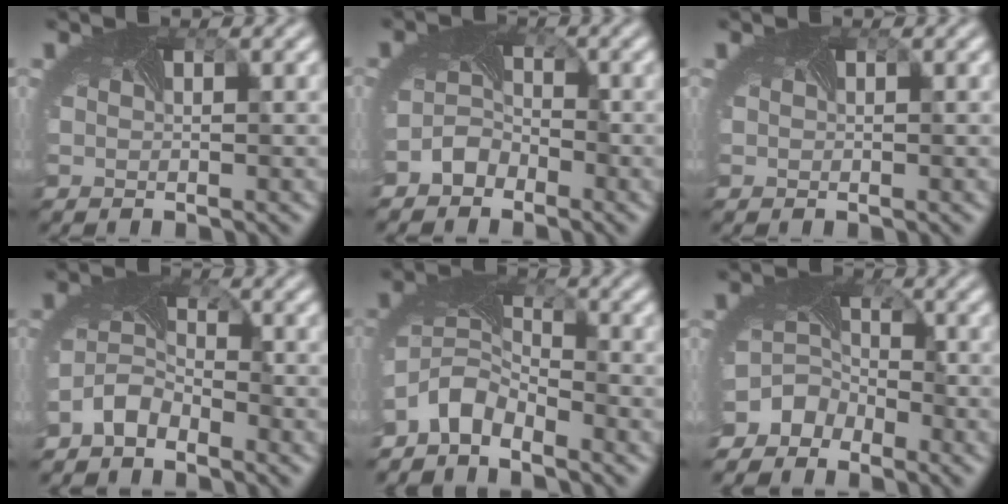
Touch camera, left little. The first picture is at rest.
{"total": 2.5, "force": [-2.0, 1.5, 0.3], "torque": [-0.011, 0.001, -0.043]}
{"total": 0.0}
{"total": 3.1, "force": [-2.5, 1.5, 1.0], "torque": [-0.034, -0.001, -0.056]}
{"total": 4.2, "force": [-3.4, 1.9, 1.5], "torque": [-0.038, -0.005, -0.077]}
{"total": 5.0, "force": [-3.8, 3.2, 0.8], "torque": [0.006, -0.003, -0.059]}